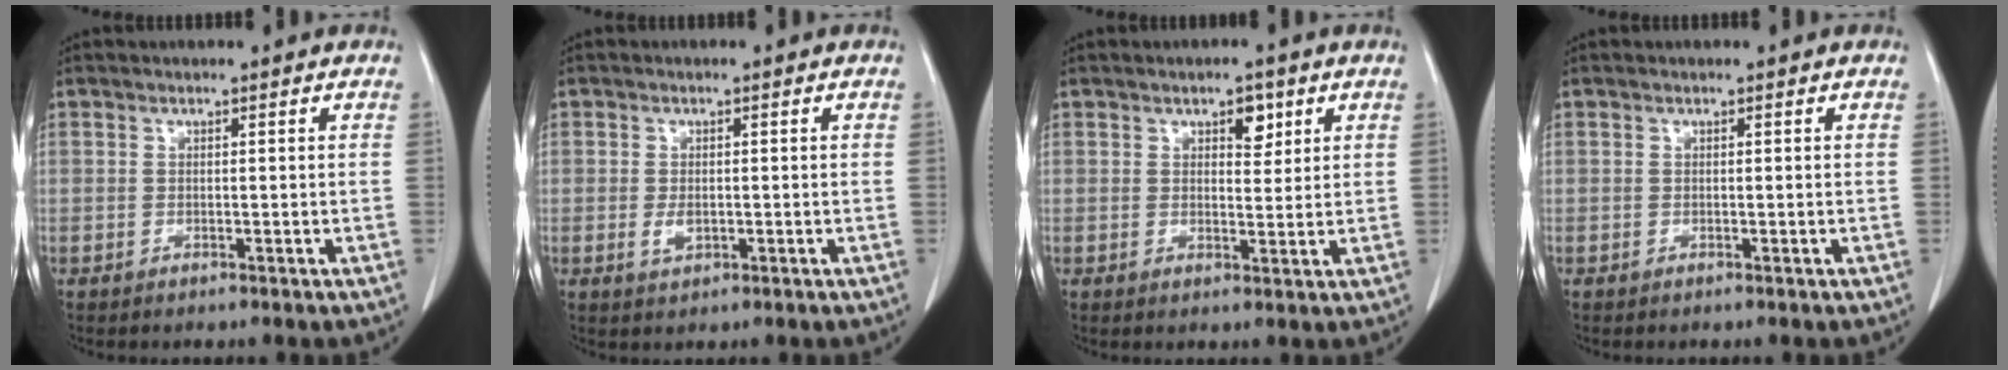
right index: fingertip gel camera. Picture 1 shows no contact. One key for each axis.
{"total": 2.0, "fx": -0.4, "fy": 1.2, "fz": 1.5, "tx": -0.027, "ty": -0.001, "tz": -0.002}
{"total": 3.3, "fx": 1.8, "fy": 1.6, "fz": 2.2, "tx": -0.030, "ty": -0.001, "tz": 0.027}
{"total": 0.0}